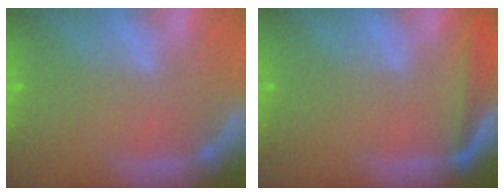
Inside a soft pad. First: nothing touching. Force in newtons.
{"total": 3.0}